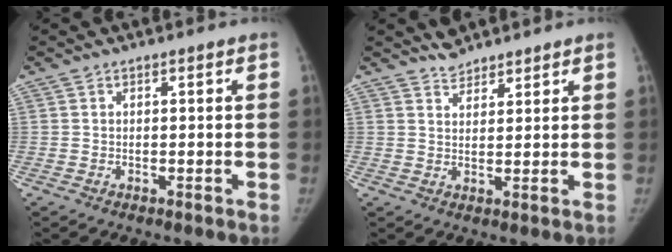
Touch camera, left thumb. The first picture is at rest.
{"total": 3.6, "force": [3.4, 1.3, 0.4], "torque": [0.009, -0.014, 0.055]}